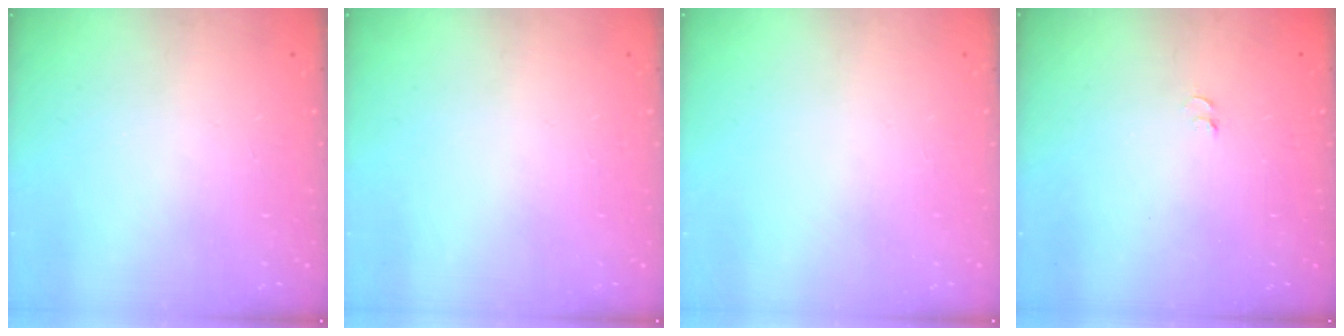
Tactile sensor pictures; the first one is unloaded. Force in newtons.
{"total": 0.0}
{"total": 0.0}
{"total": 3.3, "press": 3.2, "slide": 0.7}